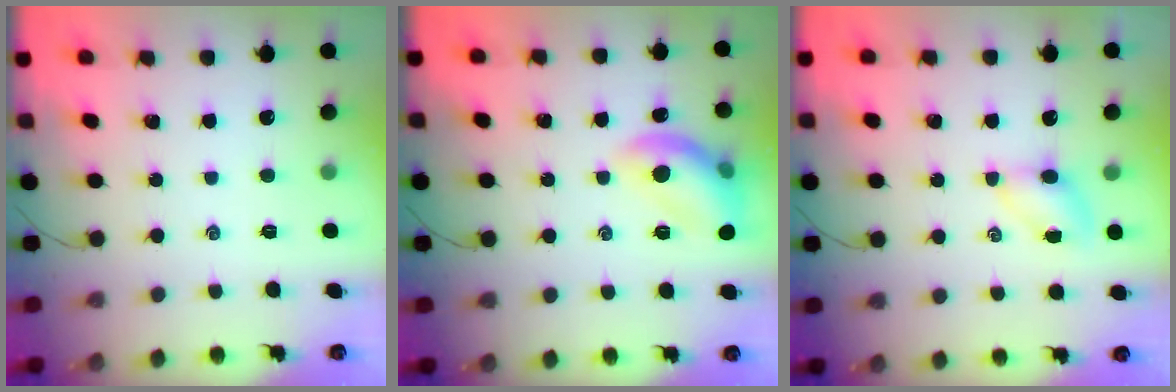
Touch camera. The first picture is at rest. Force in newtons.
{"total": 12.4, "press": 12.4, "slide": 0.4}
{"total": 4.3, "press": 4.2, "slide": 1.1}